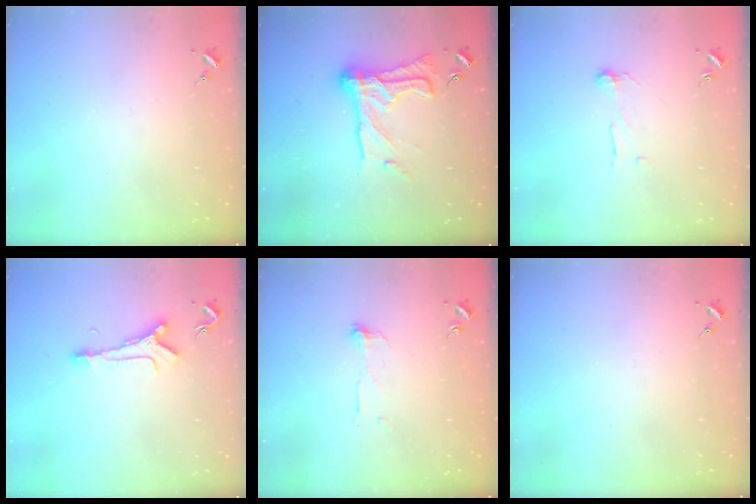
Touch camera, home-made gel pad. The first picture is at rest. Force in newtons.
{"total": 19.1, "press": 19.0, "slide": 1.7}
{"total": 6.5, "press": 6.5, "slide": 0.6}
{"total": 7.8, "press": 7.7, "slide": 0.6}
{"total": 5.5, "press": 5.5, "slide": 0.6}
{"total": 0.0}